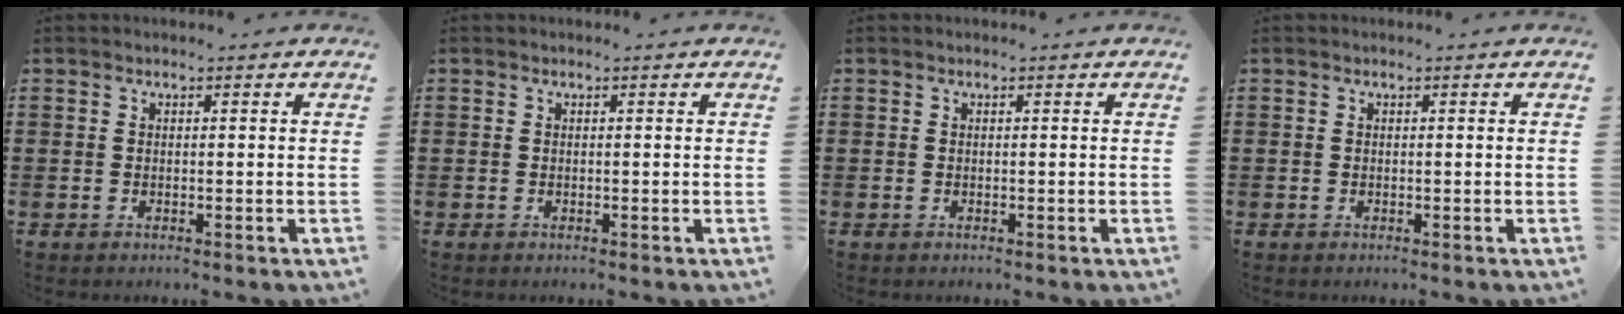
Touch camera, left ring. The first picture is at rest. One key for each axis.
{"total": 0.0}
{"total": 0.0}
{"total": 0.0}